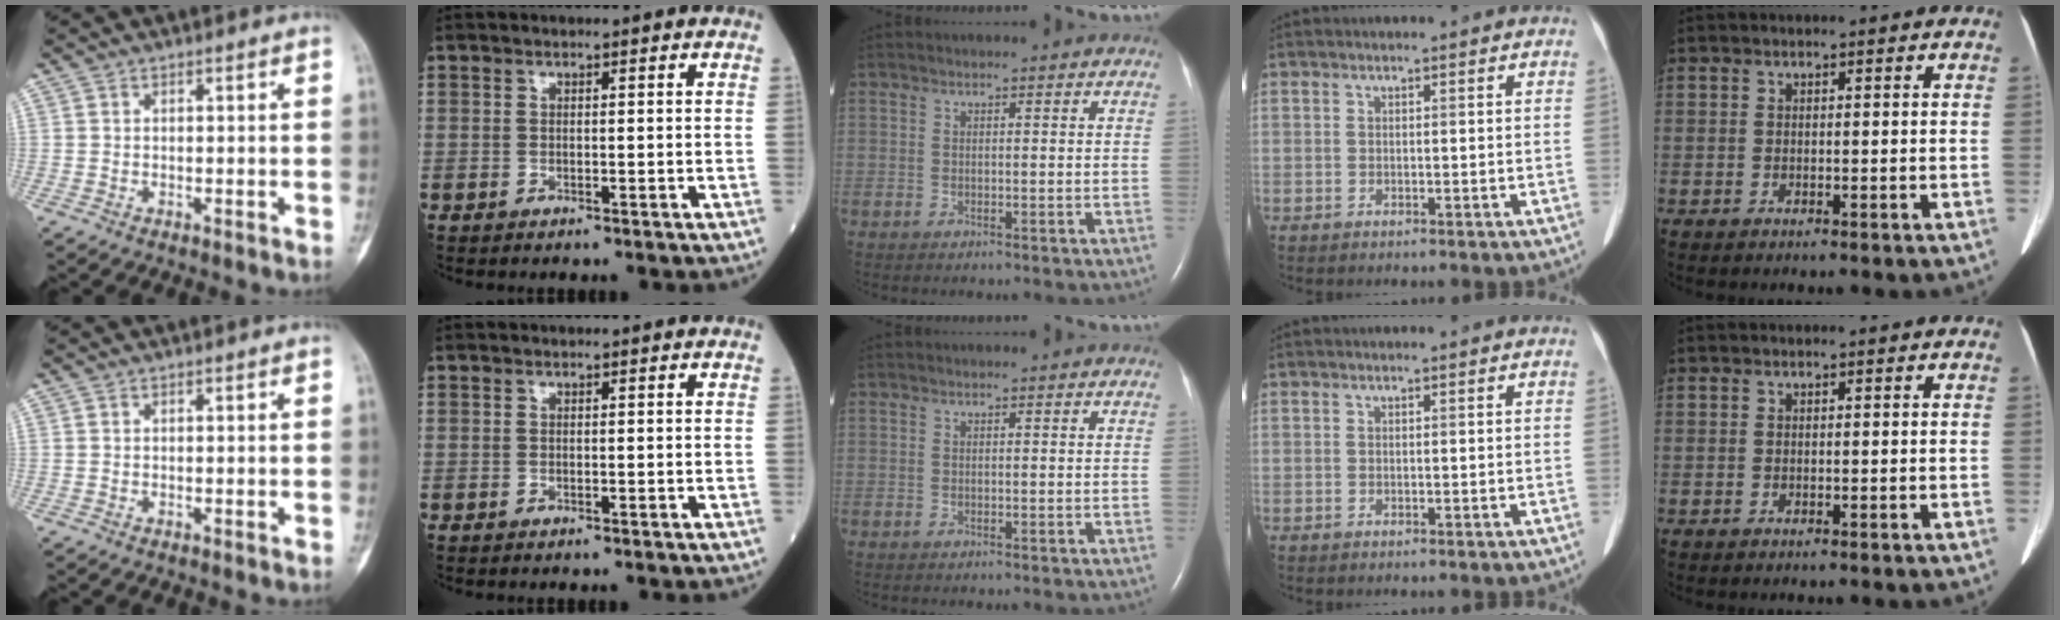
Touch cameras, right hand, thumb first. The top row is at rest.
{}